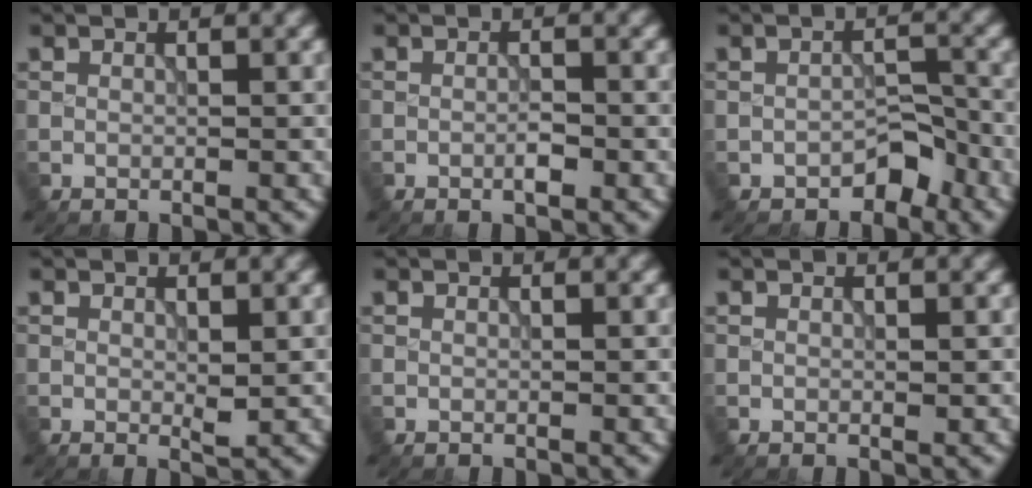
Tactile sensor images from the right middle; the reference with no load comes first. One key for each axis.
{"total": 1.2, "fx": -0.5, "fy": 0.3, "fz": 1.0, "tx": -0.019, "ty": 0.000, "tz": -0.010}
{"total": 2.6, "fx": -1.8, "fy": 1.4, "fz": 1.3, "tx": -0.013, "ty": 0.008, "tz": -0.026}
{"total": 1.0, "fx": 0.2, "fy": 0.3, "fz": 0.9, "tx": -0.013, "ty": -0.004, "tz": 0.002}
{"total": 0.0}
{"total": 0.0}